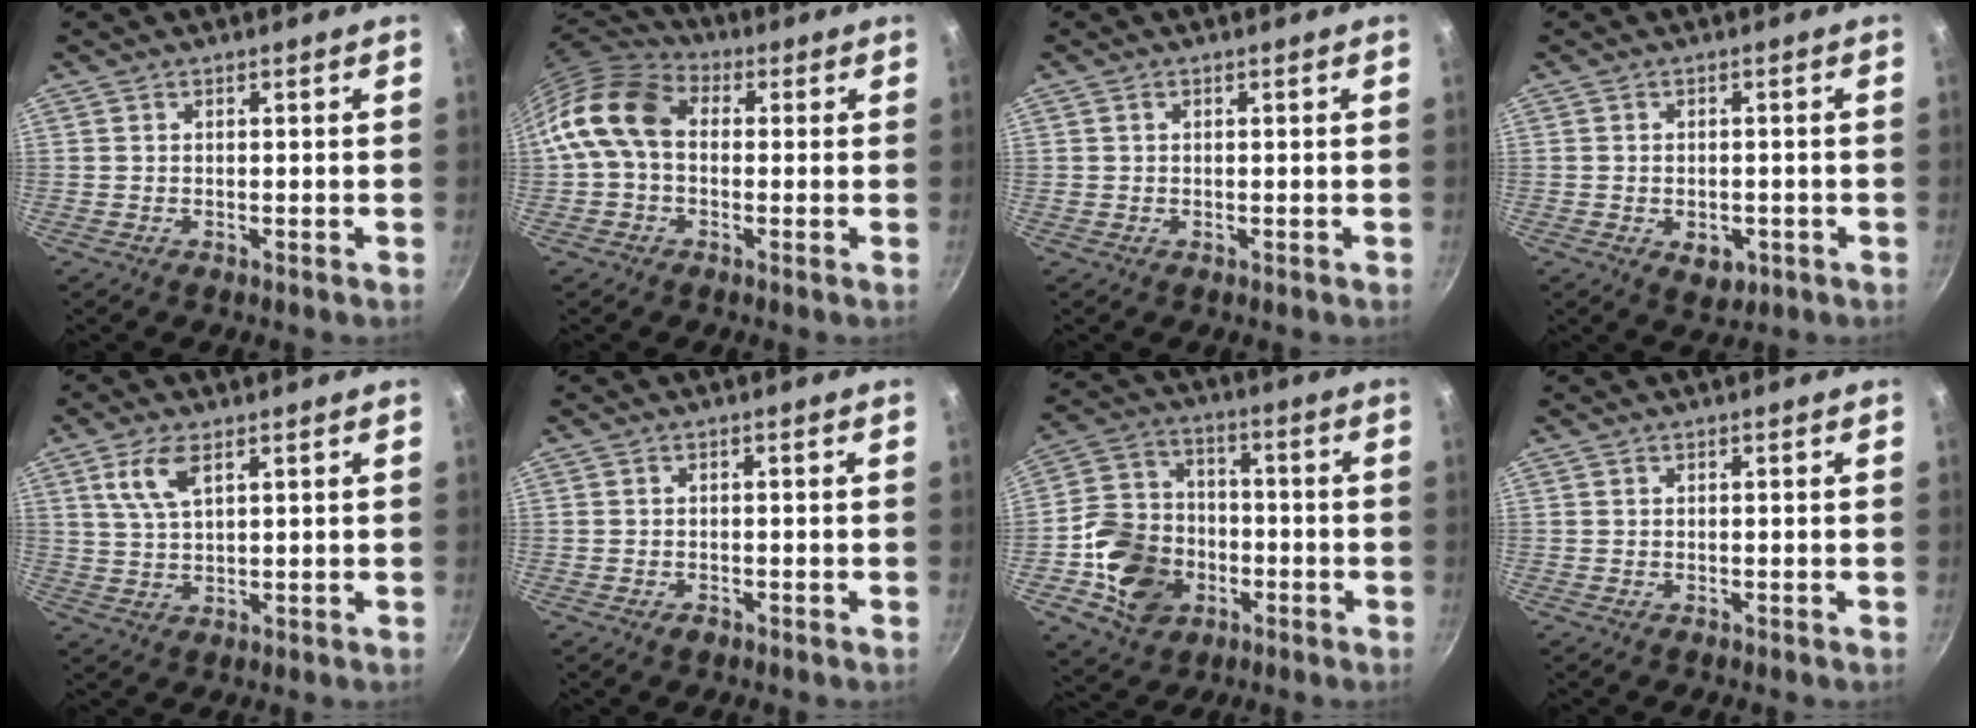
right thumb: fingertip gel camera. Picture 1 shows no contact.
{"total": 12.2, "force": [0.7, 8.8, 8.4], "torque": [-0.138, 0.029, -0.009]}
{"total": 0.6, "force": [0.3, 0.5, 0.3], "torque": [-0.005, 0.003, 0.005]}
{"total": 4.6, "force": [-1.5, 3.1, 3.0], "torque": [-0.034, 0.004, -0.011]}
{"total": 6.1, "force": [2.9, 2.6, 4.7], "torque": [-0.094, -0.006, 0.060]}
{"total": 1.3, "force": [-0.8, 0.8, 0.6], "torque": [-0.011, 0.005, -0.013]}
{"total": 15.4, "force": [-4.4, 12.4, 7.9], "torque": [-0.126, 0.040, -0.078]}
{"total": 0.0}